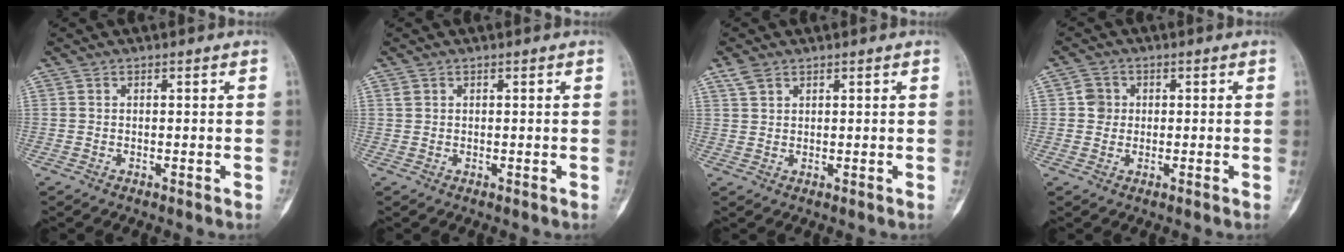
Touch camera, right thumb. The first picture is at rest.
{"total": 0.8, "force": [0.4, 0.6, 0.3], "torque": [-0.001, 0.003, 0.009]}
{"total": 2.6, "force": [1.8, 1.5, 1.2], "torque": [-0.023, 0.002, 0.039]}
{"total": 2.9, "force": [0.2, 2.8, 0.8], "torque": [0.003, 0.006, -0.002]}